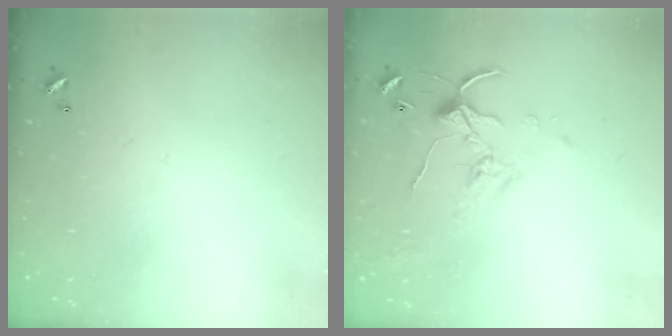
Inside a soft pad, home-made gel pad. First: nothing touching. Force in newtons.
{"total": 1.5, "press": 1.5, "slide": 0.3}